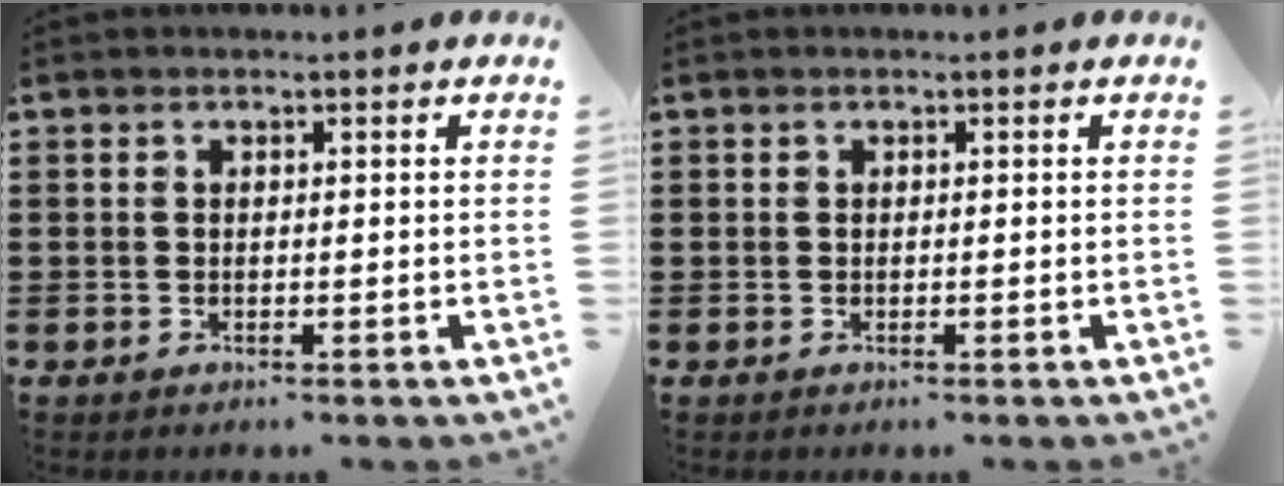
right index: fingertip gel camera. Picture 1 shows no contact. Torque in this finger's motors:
{"motor_torque": [0.05, 0.05, 0.00, 0.00]}